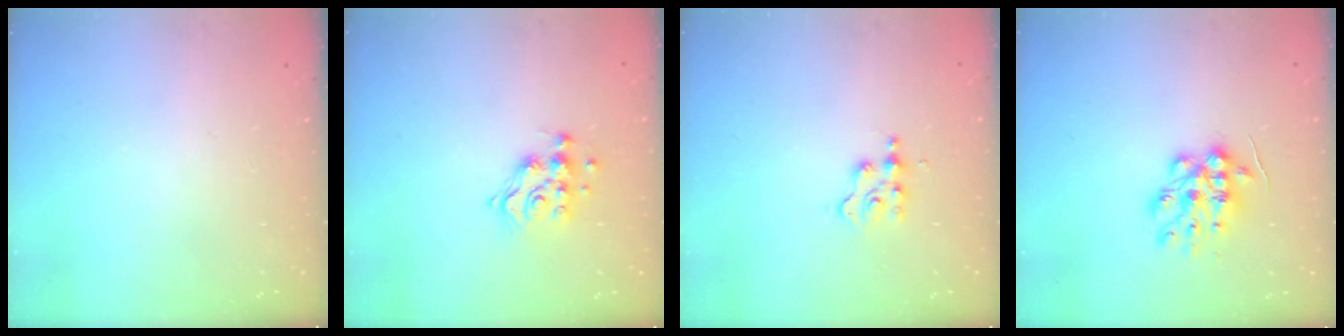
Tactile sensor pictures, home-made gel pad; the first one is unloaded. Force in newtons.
{"total": 10.6, "press": 10.6, "slide": 0.4}
{"total": 2.9, "press": 2.9, "slide": 0.2}
{"total": 12.4, "press": 12.4, "slide": 0.3}